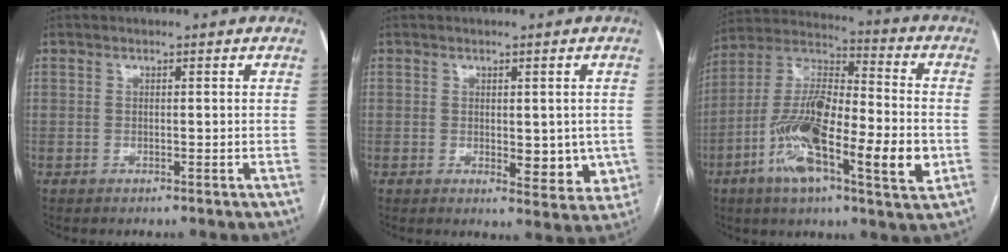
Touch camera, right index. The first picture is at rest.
{"total": 6.5, "force": [-0.8, 3.2, 5.6], "torque": [-0.047, -0.012, -0.006]}
{"total": 20.4, "force": [-5.7, 5.0, 18.9], "torque": [-0.347, -0.001, -0.101]}